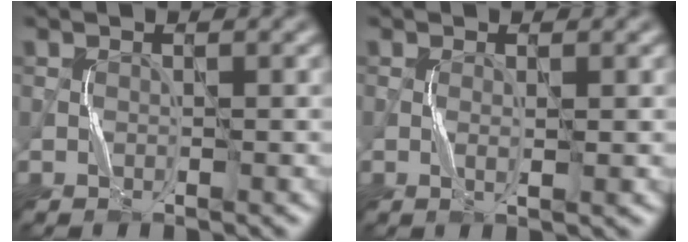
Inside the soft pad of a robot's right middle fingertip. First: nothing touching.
{"total": 0.8, "force": [0.0, -0.1, 0.8], "torque": [-0.021, -0.002, 0.002]}